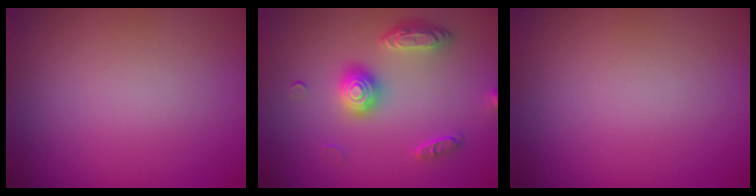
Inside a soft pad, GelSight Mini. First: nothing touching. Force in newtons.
{"total": 3.2, "press": 2.9, "slide": 1.2}
{"total": 0.0}